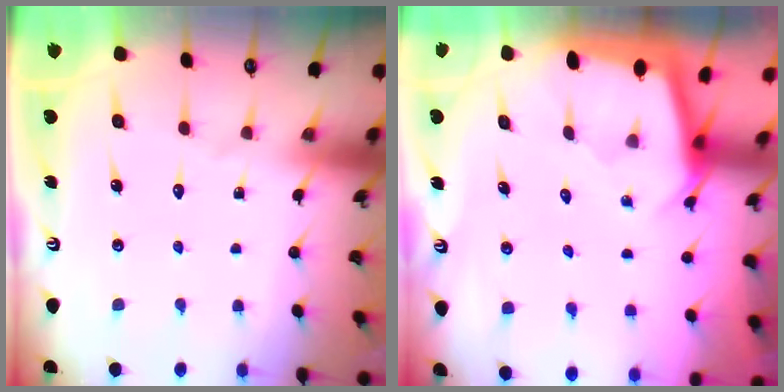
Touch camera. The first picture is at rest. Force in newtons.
{"total": 2.1, "press": 2.1, "slide": 0.1}